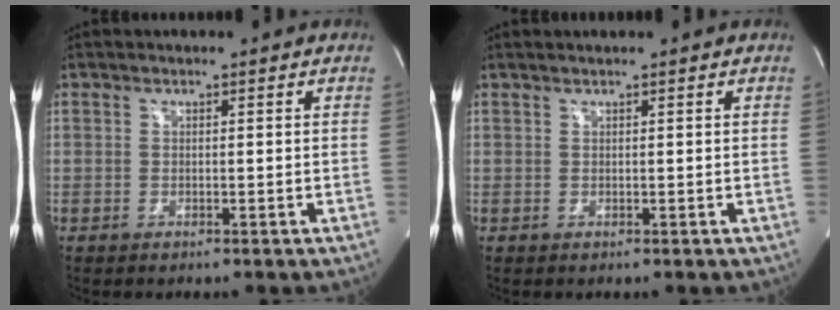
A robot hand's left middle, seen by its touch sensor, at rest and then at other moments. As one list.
[{"total": 0.7, "force": [0.6, -0.2, 0.3], "torque": [-0.011, 0.006, 0.016]}]